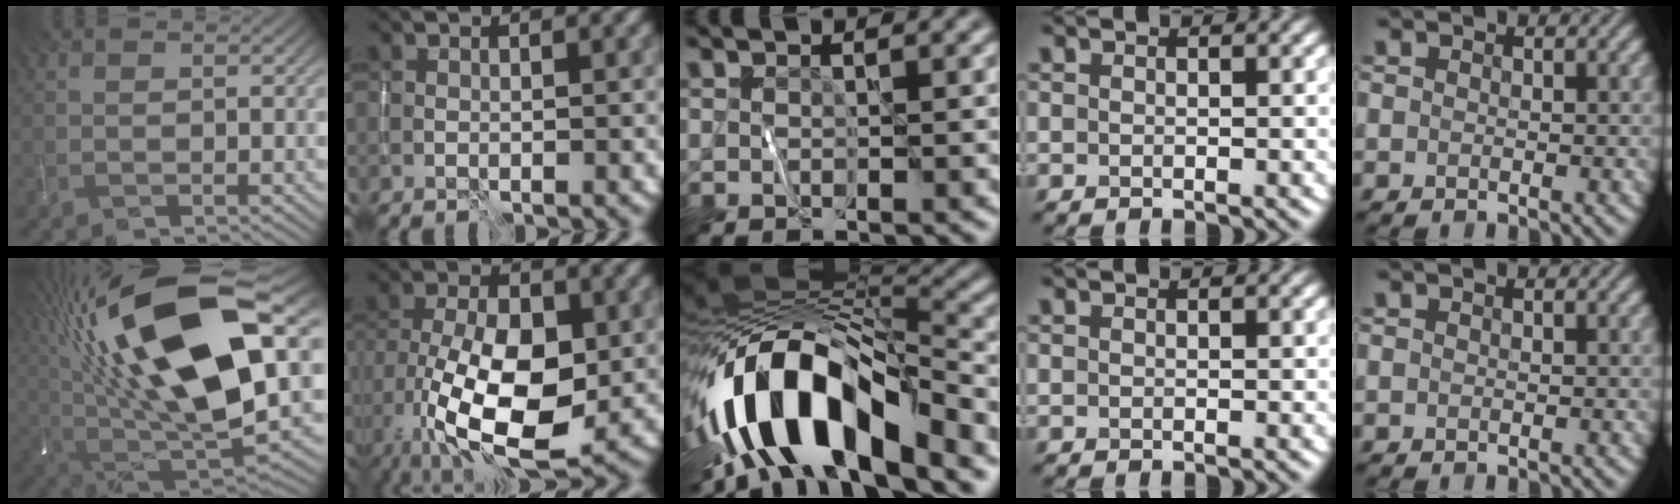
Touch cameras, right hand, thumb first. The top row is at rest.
{"thumb": {"total": 22.2, "force": [7.0, 10.0, 18.6], "torque": [-0.395, 0.016, 0.135]}, "index": {"total": 11.9, "force": [-3.6, 5.4, 9.9], "torque": [-0.175, -0.012, -0.064]}, "middle": {"total": 13.4, "force": [-6.0, 5.5, 10.6], "torque": [-0.189, -0.001, -0.103]}}